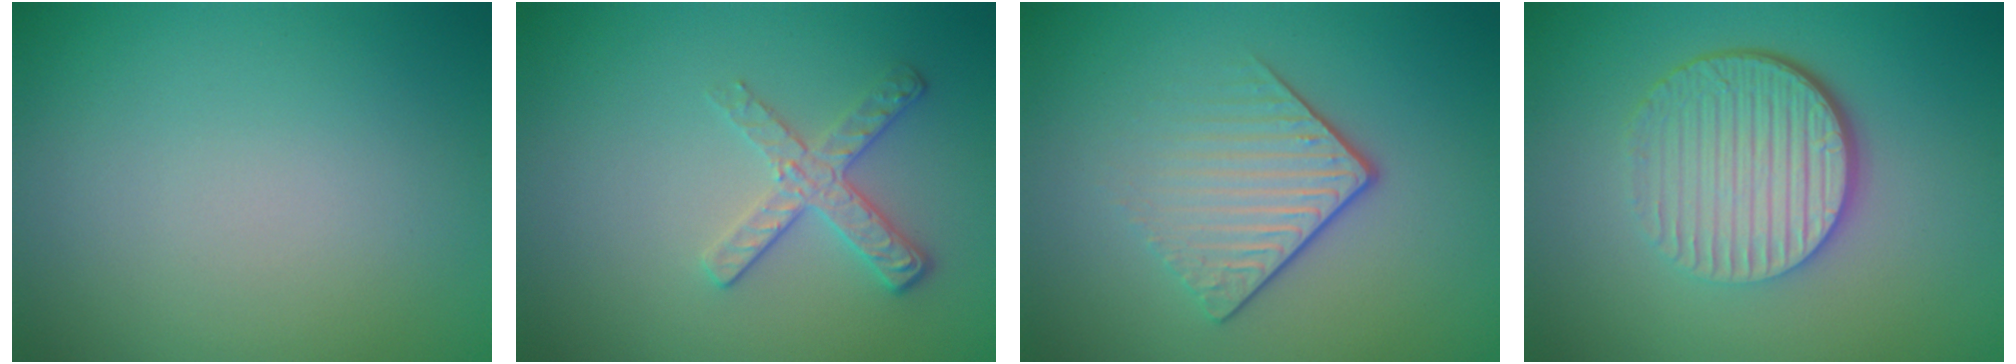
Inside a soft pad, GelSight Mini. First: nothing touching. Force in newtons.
{"total": 2.6, "press": 2.4, "slide": 1.2}
{"total": 4.2, "press": 2.7, "slide": 3.3}
{"total": 6.1, "press": 4.2, "slide": 4.4}